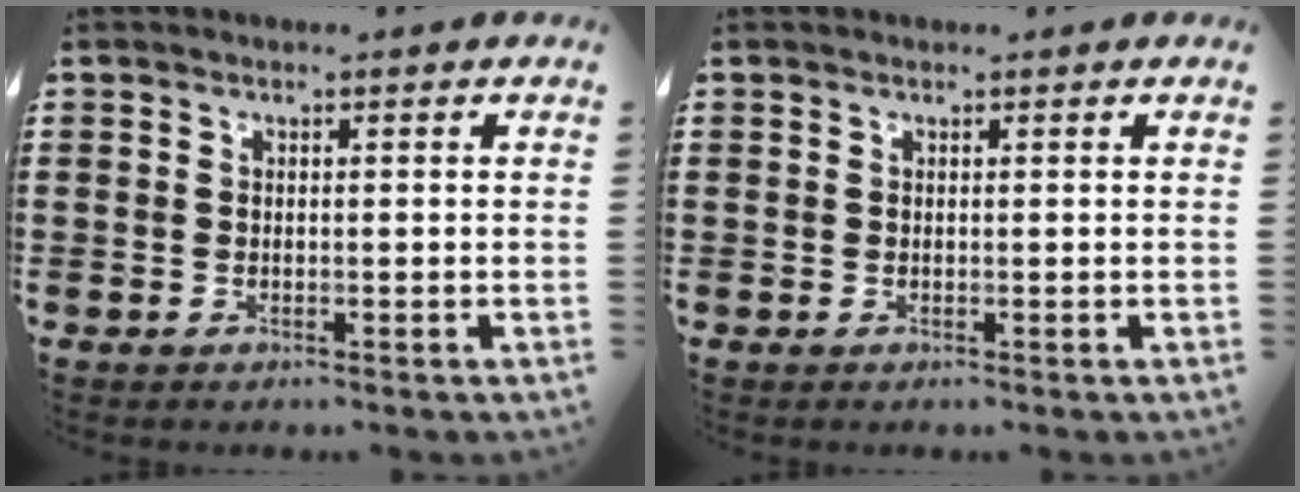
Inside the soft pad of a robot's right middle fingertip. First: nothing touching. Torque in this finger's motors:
{"motor_torque": [0.17, 0.14, -0.11, -0.03]}